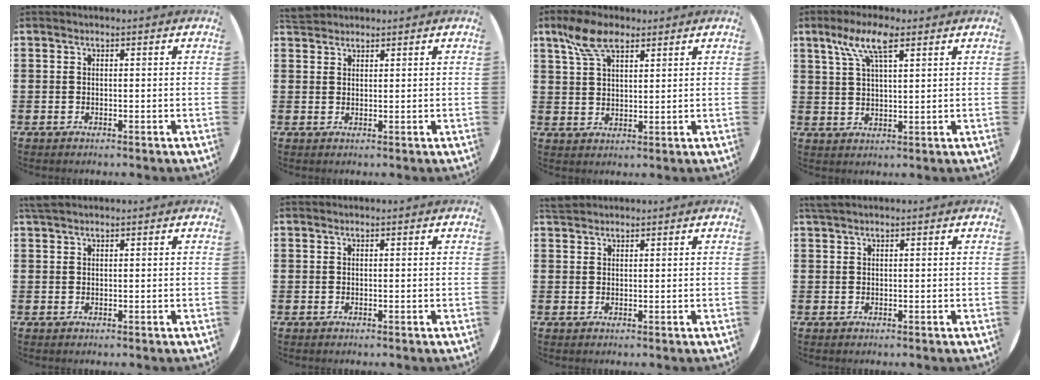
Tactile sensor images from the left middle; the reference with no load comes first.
{"total": 2.0, "force": [1.9, 0.6, 0.1], "torque": [-0.005, 0.005, 0.037]}
{"total": 6.6, "force": [4.3, 3.0, 3.9], "torque": [-0.087, 0.005, 0.080]}
{"total": 6.8, "force": [4.1, 2.2, 5.0], "torque": [-0.100, 0.007, 0.070]}
{"total": 0.8, "force": [0.8, 0.0, 0.1], "torque": [-0.003, 0.002, 0.016]}
{"total": 0.0}
{"total": 1.3, "force": [1.3, 0.3, 0.0], "torque": [-0.001, 0.004, 0.025]}
{"total": 0.7, "force": [0.6, -0.1, 0.2], "torque": [-0.003, 0.002, 0.012]}